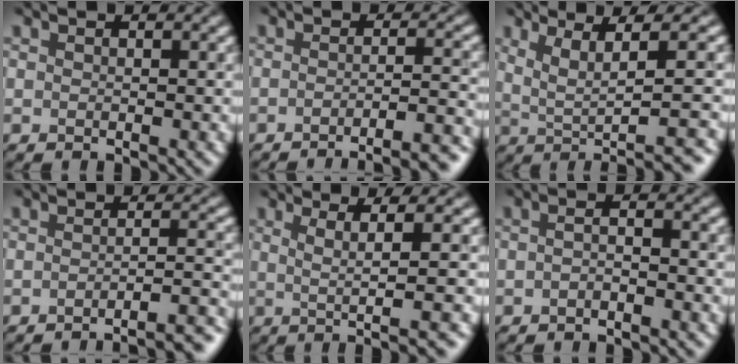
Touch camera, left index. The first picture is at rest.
{"total": 6.7, "force": [-5.0, 1.3, 4.2], "torque": [-0.034, 0.017, -0.045]}
{"total": 5.9, "force": [0.7, 0.9, 5.8], "torque": [-0.086, 0.010, 0.034]}
{"total": 5.9, "force": [-4.8, 0.8, 3.3], "torque": [-0.026, 0.016, -0.048]}
{"total": 4.0, "force": [0.3, 0.2, 4.0], "torque": [-0.071, 0.010, 0.021]}
{"total": 1.2, "force": [-1.1, 0.0, 0.6], "torque": [-0.019, 0.001, -0.012]}